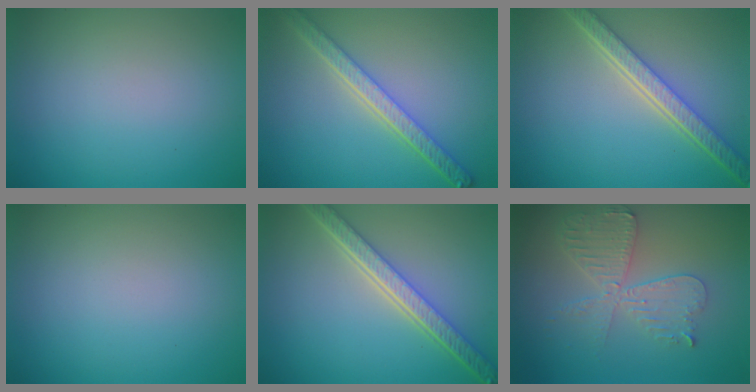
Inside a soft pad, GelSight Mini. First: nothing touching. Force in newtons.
{"total": 4.8, "press": 3.8, "slide": 3.0}
{"total": 5.5, "press": 4.1, "slide": 3.7}
{"total": 0.0}
{"total": 5.8, "press": 4.4, "slide": 3.7}
{"total": 4.6, "press": 4.0, "slide": 2.3}